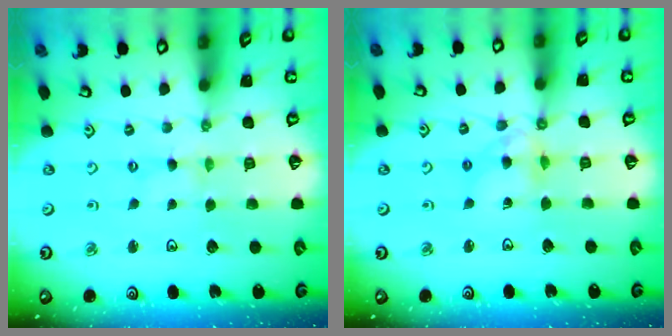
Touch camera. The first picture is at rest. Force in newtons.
{"total": 8.7, "press": 8.6, "slide": 0.7}